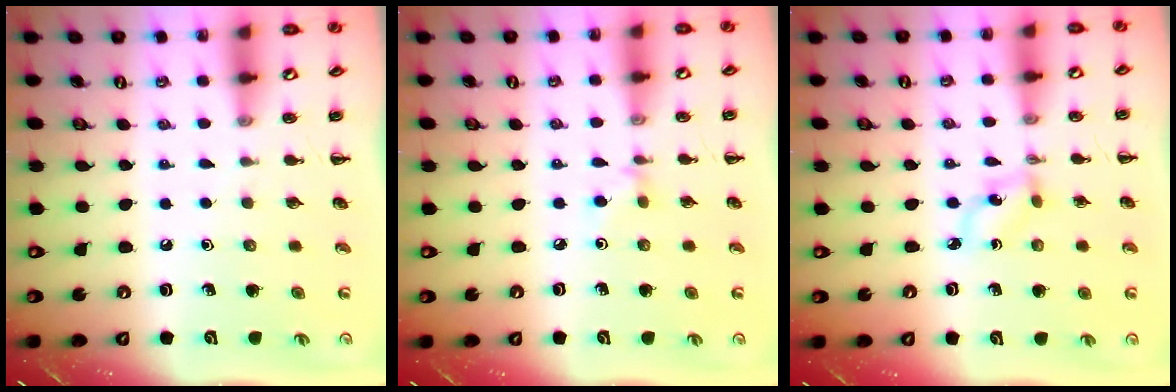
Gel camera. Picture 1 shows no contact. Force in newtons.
{"total": 3.0, "press": 2.9, "slide": 1.0}
{"total": 1.8, "press": 1.7, "slide": 0.5}